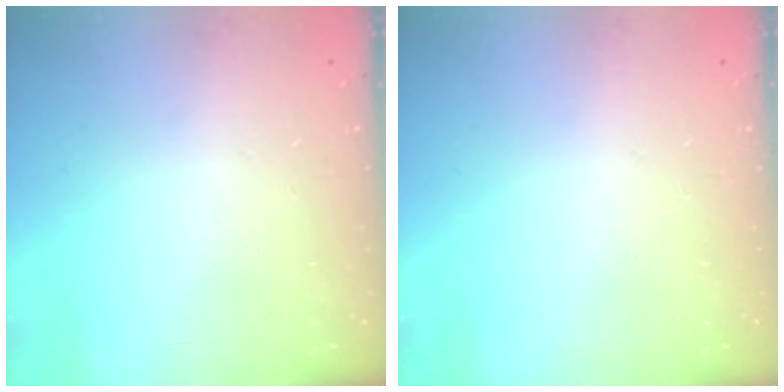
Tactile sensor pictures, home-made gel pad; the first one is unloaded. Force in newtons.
{"total": 0.0}